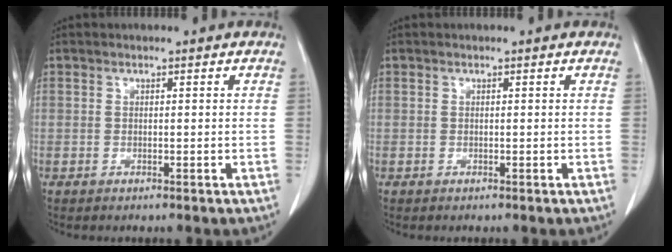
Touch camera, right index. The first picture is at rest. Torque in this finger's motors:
{"motor_torque": [0.00, 0.00, 0.00, 0.00]}